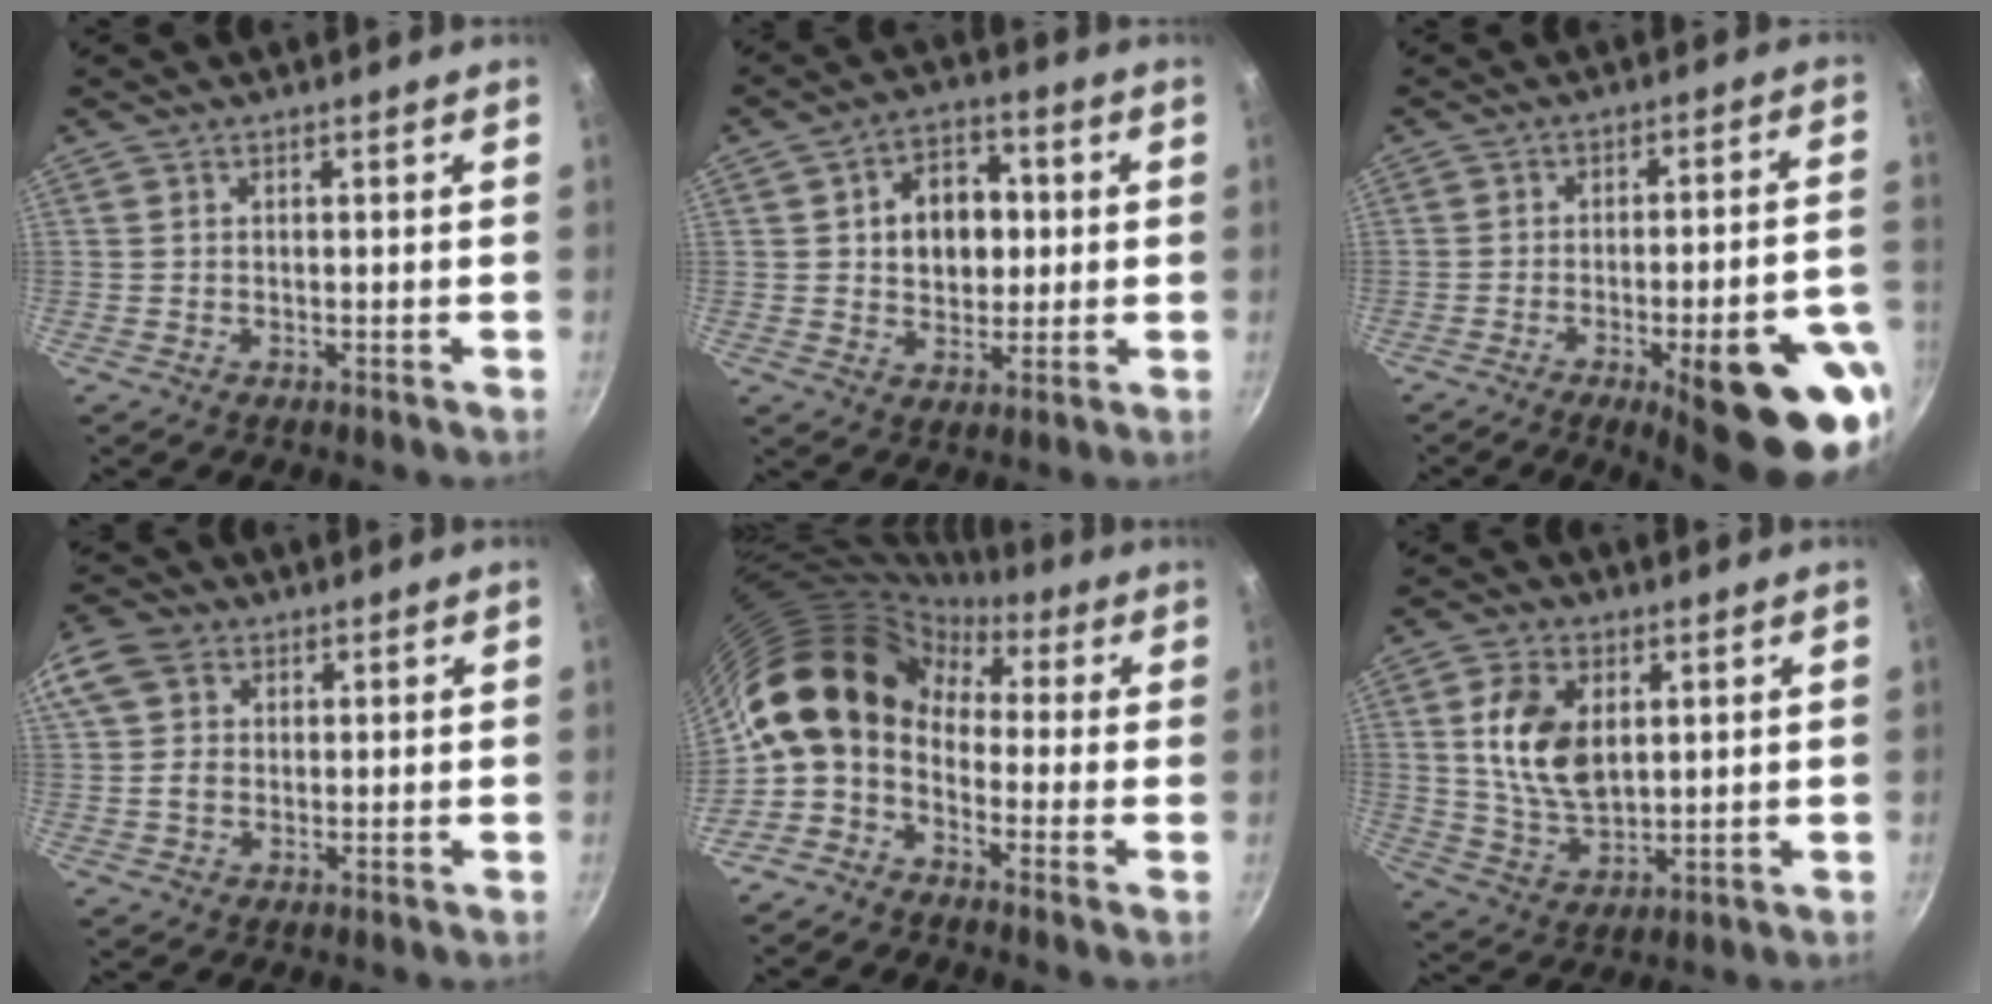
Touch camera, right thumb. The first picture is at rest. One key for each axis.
{"total": 10.9, "fx": 1.5, "fy": 8.2, "fz": 7.1, "tx": -0.069, "ty": 0.006, "tz": 0.022}
{"total": 20.4, "fx": -9.1, "fy": 5.4, "fz": 17.4, "tx": -0.180, "ty": 0.033, "tz": -0.116}
{"total": 10.6, "fx": 3.1, "fy": 8.4, "fz": 5.7, "tx": -0.116, "ty": 0.012, "tz": 0.048}
{"total": 13.4, "fx": 0.1, "fy": 9.9, "fz": 9.0, "tx": -0.143, "ty": 0.041, "tz": -0.023}
{"total": 12.0, "fx": 2.9, "fy": 7.5, "fz": 9.0, "tx": -0.153, "ty": -0.017, "tz": 0.064}